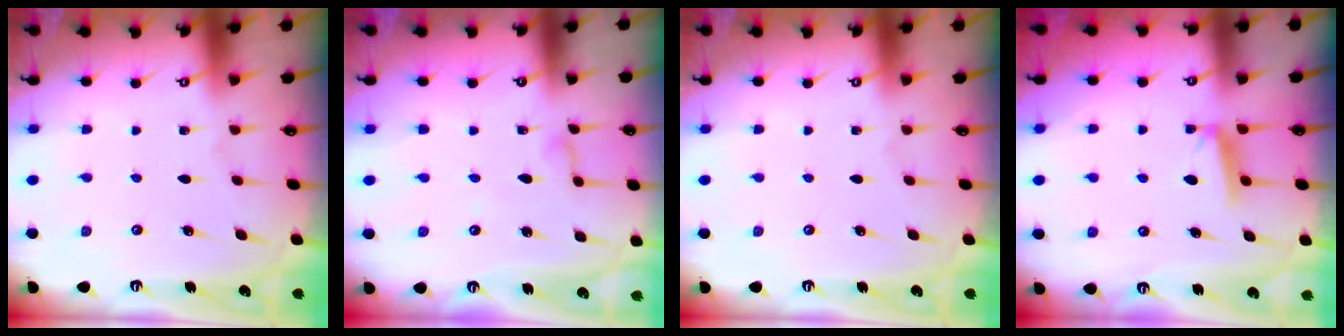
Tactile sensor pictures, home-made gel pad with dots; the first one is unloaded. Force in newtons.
{"total": 3.6, "press": 3.6, "slide": 0.4}
{"total": 0.0}
{"total": 5.1, "press": 5.1, "slide": 0.7}